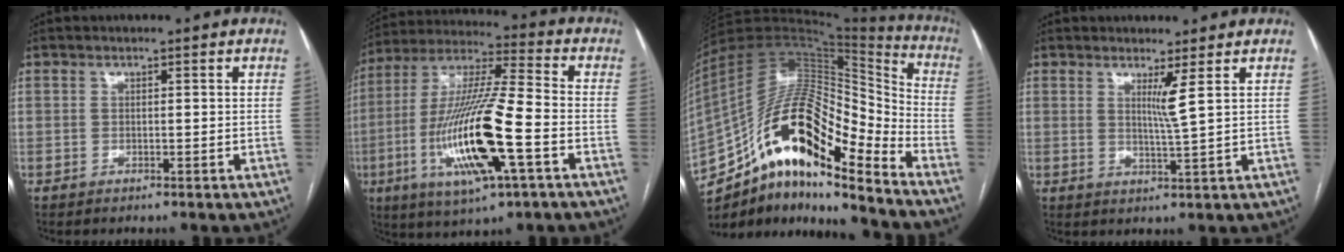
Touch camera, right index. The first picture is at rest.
{"total": 19.5, "force": [-5.8, 2.2, 18.5], "torque": [-0.383, -0.016, -0.101]}
{"total": 21.9, "force": [-12.3, 6.4, 17.0], "torque": [-0.312, 0.041, -0.208]}
{"total": 3.0, "force": [1.4, -1.1, 2.4], "torque": [-0.045, -0.017, 0.029]}